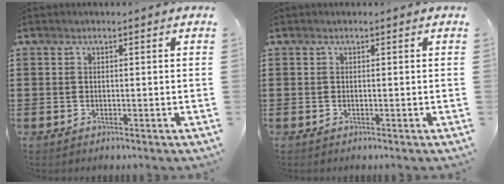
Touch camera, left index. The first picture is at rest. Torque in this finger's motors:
{"motor_torque": [-0.05, 0.04, 0.00, 0.00]}